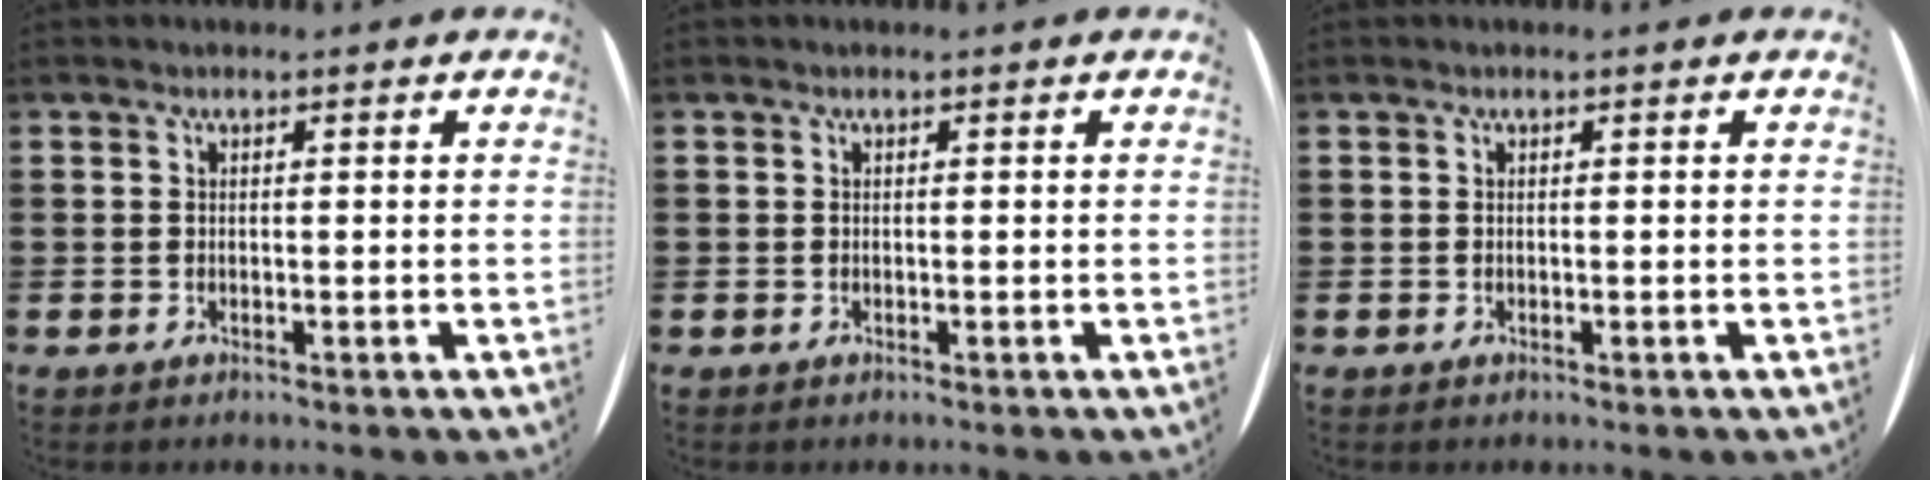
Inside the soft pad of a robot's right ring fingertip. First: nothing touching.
{"total": 0.0}
{"total": 0.0}